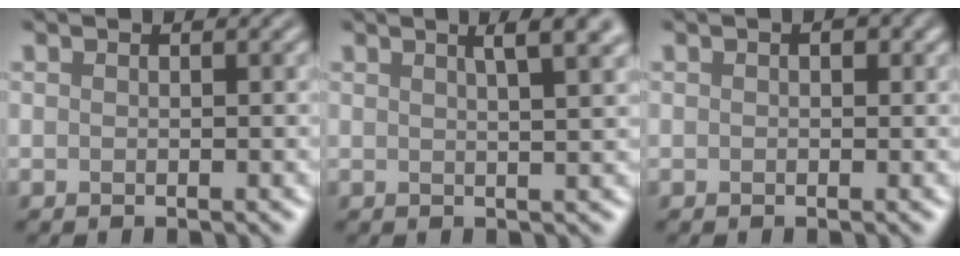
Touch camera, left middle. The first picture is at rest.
{"total": 5.7, "force": [3.1, 2.1, 4.3], "torque": [-0.027, 0.032, 0.012]}
{"total": 0.9, "force": [0.2, 0.5, 0.7], "torque": [-0.007, -0.004, 0.001]}